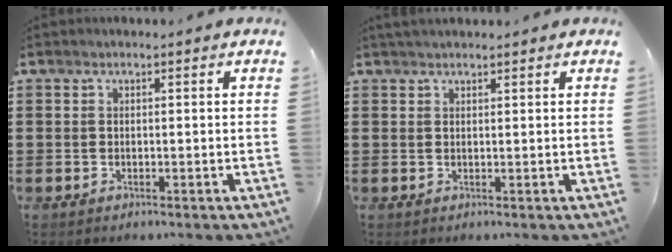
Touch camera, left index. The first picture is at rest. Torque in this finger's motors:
{"motor_torque": [0.37, -0.19, 0.17, 0.04]}